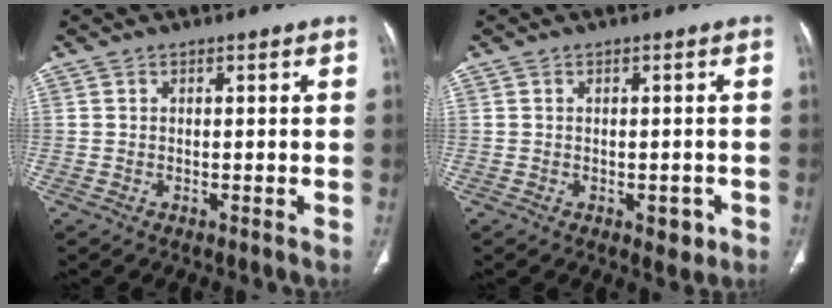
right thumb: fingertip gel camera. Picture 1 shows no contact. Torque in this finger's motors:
{"motor_torque": [0.50, -0.13, 0.25, -0.69, 0.05]}